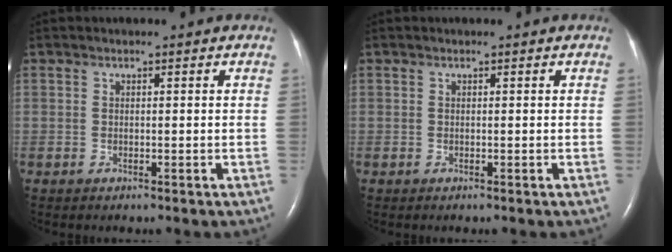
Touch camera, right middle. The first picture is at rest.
{"total": 0.0}